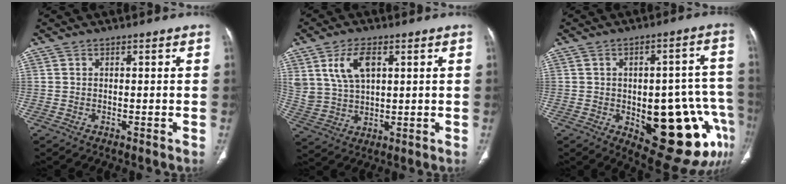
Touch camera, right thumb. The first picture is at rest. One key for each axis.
{"total": 9.1, "fx": 3.7, "fy": 5.2, "fz": 6.6, "tx": -0.123, "ty": -0.010, "tz": 0.080}
{"total": 22.1, "fx": -7.0, "fy": 9.8, "fz": 18.6, "tx": -0.177, "ty": 0.032, "tz": -0.067}